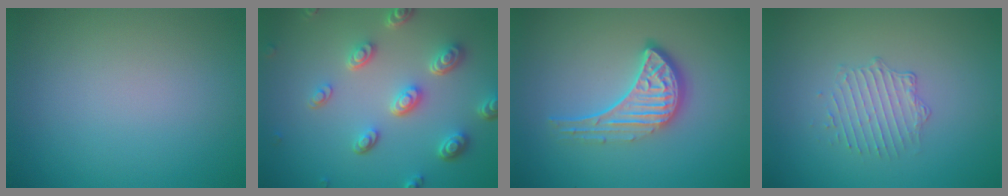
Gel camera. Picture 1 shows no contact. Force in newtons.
{"total": 5.2, "press": 3.9, "slide": 3.5}
{"total": 4.3, "press": 3.2, "slide": 2.8}
{"total": 1.7, "press": 1.1, "slide": 1.3}